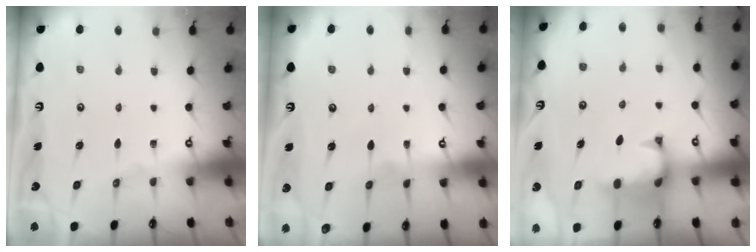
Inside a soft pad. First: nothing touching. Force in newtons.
{"total": 3.4, "press": 3.4, "slide": 0.1}
{"total": 1.2, "press": 0.6, "slide": 1.0}